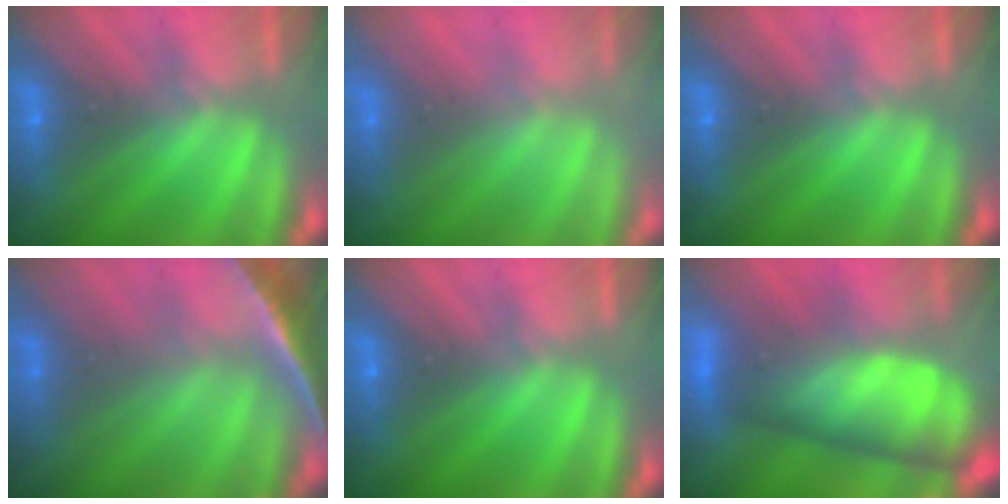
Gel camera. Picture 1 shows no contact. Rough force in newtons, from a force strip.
{"total": 2.7}
{"total": 0.0}
{"total": 1.7}
{"total": 0.0}
{"total": 9.6}